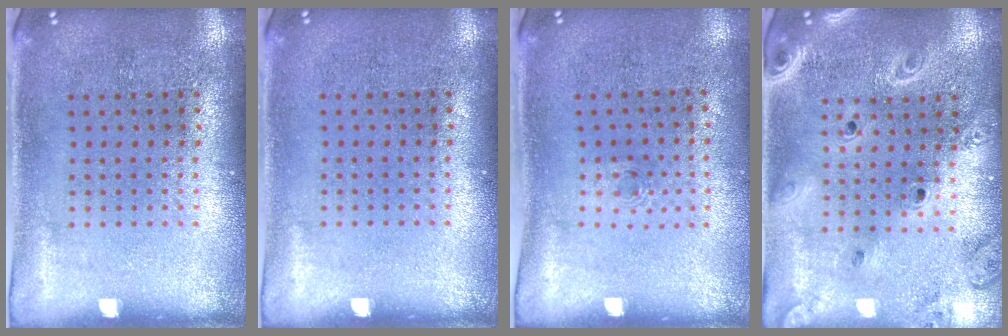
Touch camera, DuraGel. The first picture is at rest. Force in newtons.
{"total": 0.0}
{"total": 0.6, "press": 0.3, "slide": 0.5}
{"total": 2.4, "press": 2.1, "slide": 1.2}